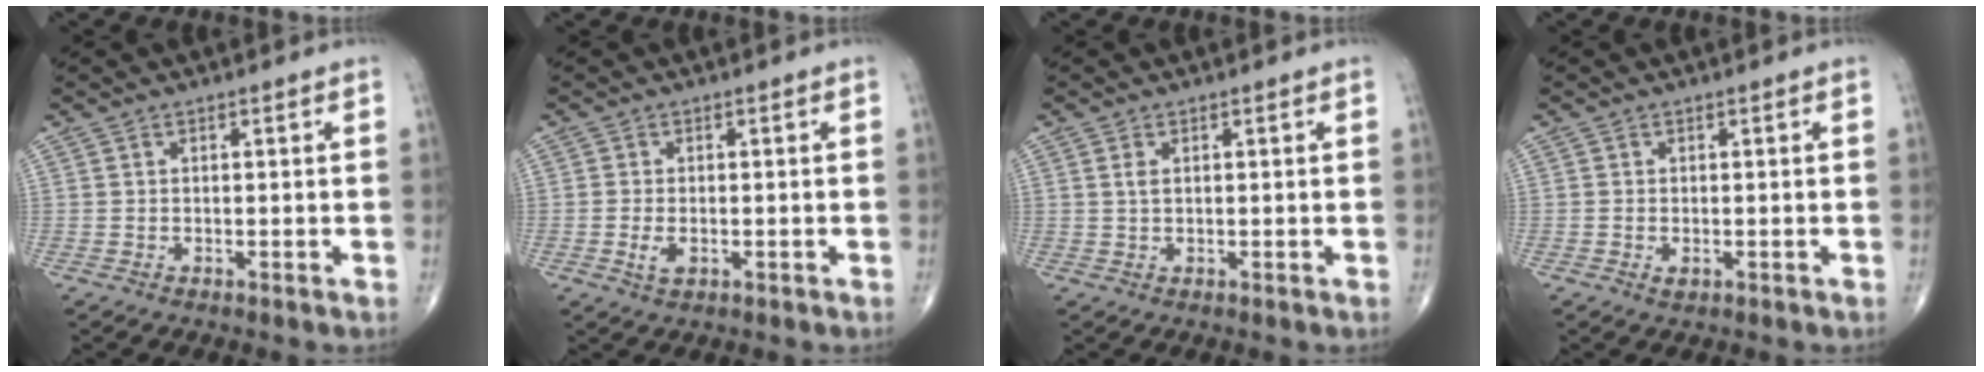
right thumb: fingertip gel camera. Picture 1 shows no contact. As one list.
[{"total": 2.9, "force": [-0.8, 1.6, 2.3], "torque": [-0.045, -0.003, -0.013]}, {"total": 1.6, "force": [0.5, 0.9, 1.3], "torque": [-0.027, 0.002, 0.012]}, {"total": 1.2, "force": [-0.4, 0.7, 0.9], "torque": [-0.015, -0.003, -0.006]}]